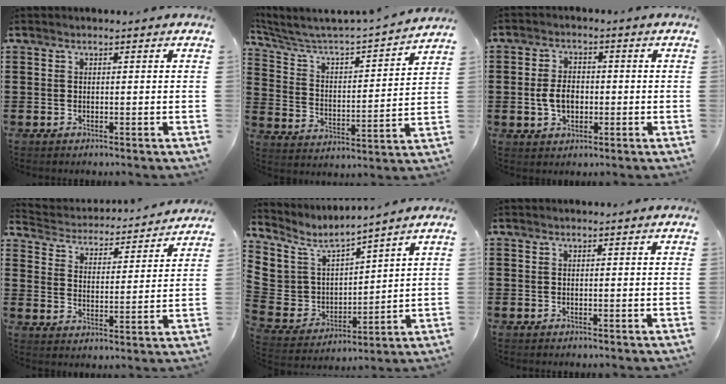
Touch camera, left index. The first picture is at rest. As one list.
[{"total": 3.7, "force": [3.4, 0.6, 1.2], "torque": [-0.049, -0.038, 0.045]}, {"total": 4.6, "force": [-0.5, 2.9, 3.5], "torque": [-0.072, -0.002, -0.016]}, {"total": 3.3, "force": [3.3, 0.4, -0.2], "torque": [-0.020, -0.028, 0.049]}, {"total": 6.3, "force": [4.7, 4.2, 0.5], "torque": [-0.051, -0.040, 0.087]}, {"total": 0.0}]